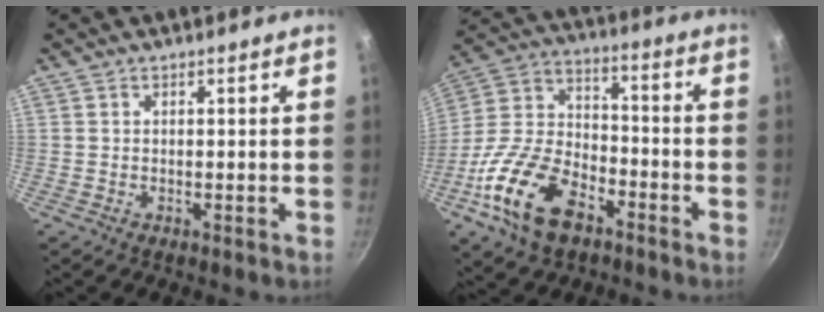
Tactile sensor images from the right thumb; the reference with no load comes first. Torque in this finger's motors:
{"motor_torque": [2.78, 2.23, 1.47, -1.30, 0.19]}